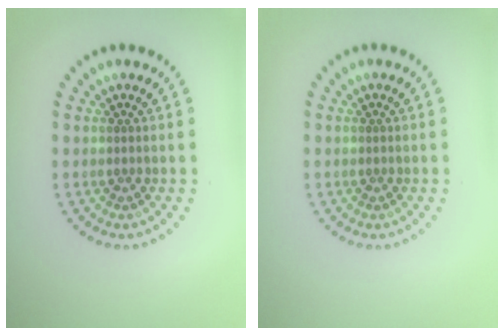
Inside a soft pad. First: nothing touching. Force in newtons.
{"total": 0.0}